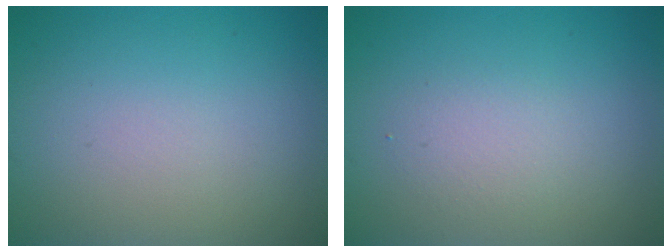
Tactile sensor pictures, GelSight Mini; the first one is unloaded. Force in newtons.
{"total": 1.7, "press": 1.7, "slide": 0.2}